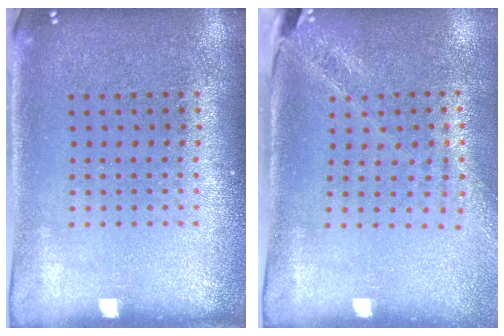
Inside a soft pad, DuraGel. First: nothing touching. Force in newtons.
{"total": 1.9, "press": 1.6, "slide": 1.0}